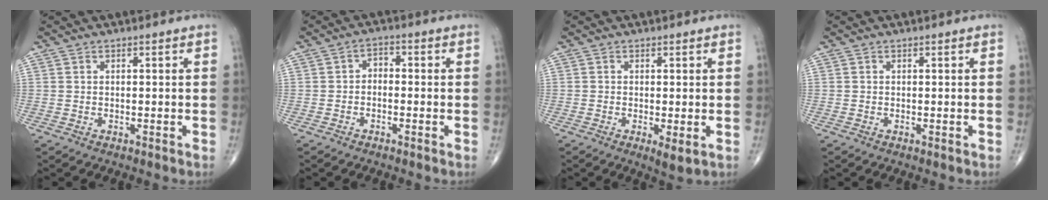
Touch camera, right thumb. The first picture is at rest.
{"total": 2.5, "force": [-0.6, 1.8, 1.6], "torque": [-0.011, 0.016, -0.023]}
{"total": 3.0, "force": [-0.7, 0.9, 2.7], "torque": [-0.044, -0.011, -0.013]}
{"total": 0.0}